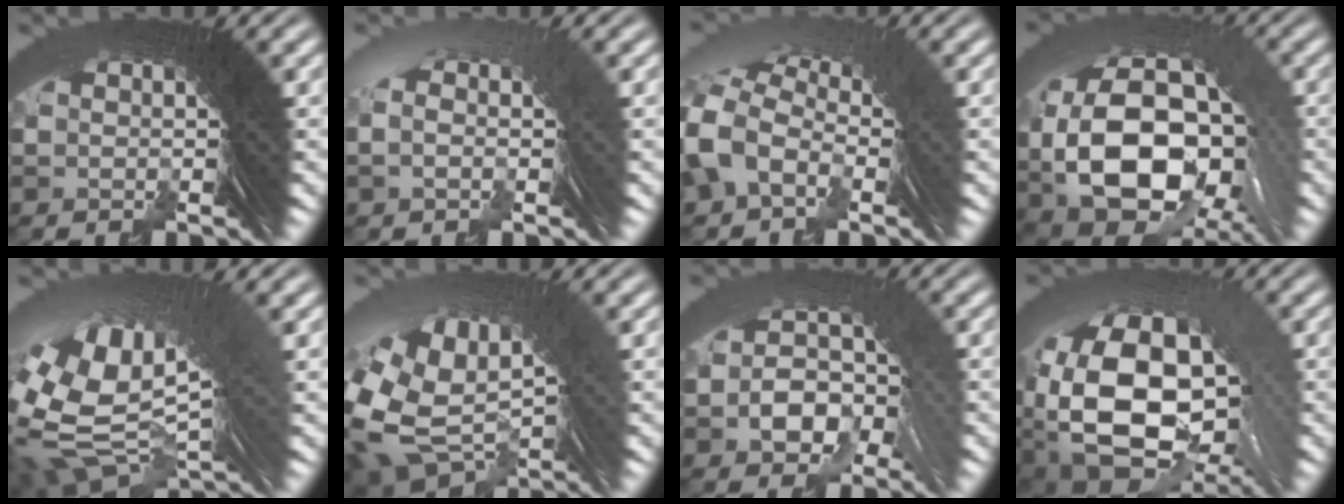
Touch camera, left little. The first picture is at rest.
{"total": 1.4, "force": [-0.2, 0.9, 1.1], "torque": [-0.012, 0.018, -0.009]}
{"total": 5.6, "force": [-0.2, 4.6, 3.2], "torque": [-0.089, 0.005, -0.008]}
{"total": 16.5, "force": [0.5, 11.2, 12.1], "torque": [-0.228, -0.032, 0.023]}
{"total": 10.3, "force": [-0.6, 6.8, 7.6], "torque": [-0.162, -0.037, 0.013]}
{"total": 7.7, "force": [-1.1, 5.6, 5.2], "torque": [-0.141, -0.050, 0.014]}
{"total": 4.6, "force": [-0.1, 3.2, 3.3], "torque": [-0.074, -0.008, 0.006]}
{"total": 14.4, "force": [-2.4, 10.4, 9.7], "torque": [-0.214, -0.076, -0.003]}